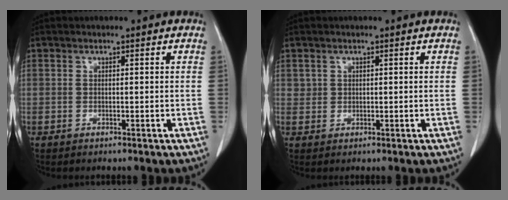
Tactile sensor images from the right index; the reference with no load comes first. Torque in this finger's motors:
{"motor_torque": [0.05, 0.02, 0.02, 0.01]}